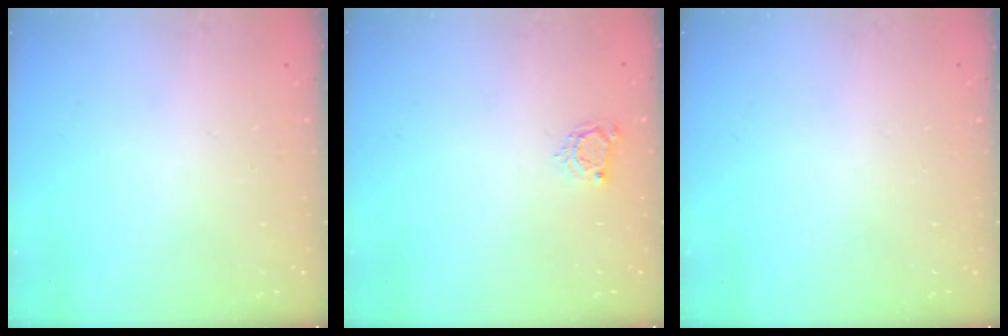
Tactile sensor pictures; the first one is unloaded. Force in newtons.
{"total": 4.0, "press": 4.0, "slide": 0.5}
{"total": 0.0}